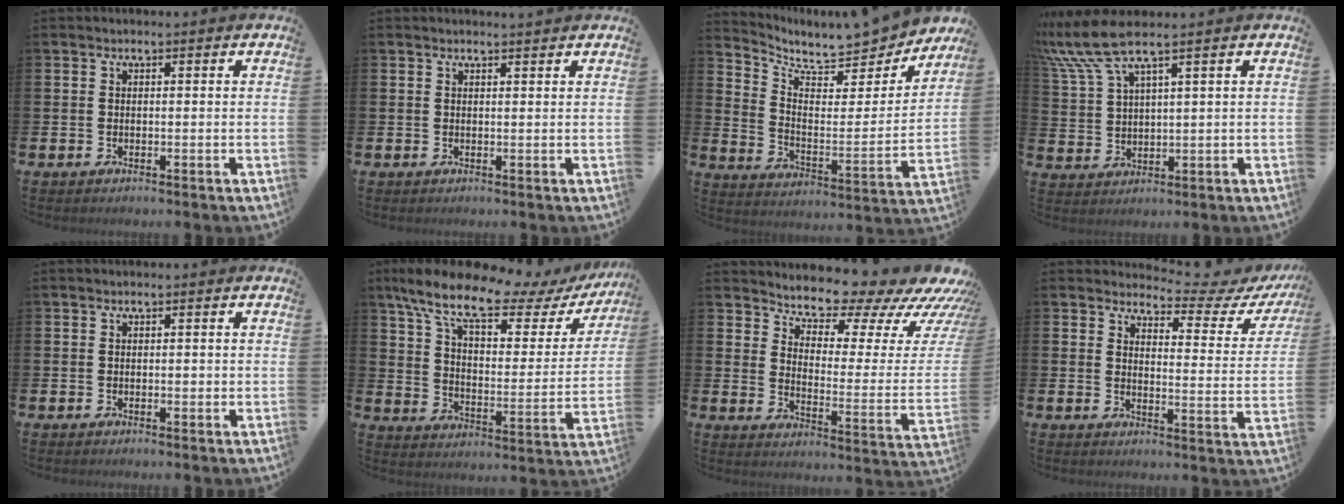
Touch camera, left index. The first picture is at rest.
{"total": 0.9, "force": [0.8, -0.2, 0.1], "torque": [0.011, -0.007, 0.014]}
{"total": 8.0, "force": [7.6, 1.9, 1.4], "torque": [-0.053, -0.064, 0.129]}
{"total": 7.7, "force": [6.0, 1.0, 4.7], "torque": [-0.114, -0.013, 0.108]}
{"total": 0.5, "force": [-0.1, 0.3, 0.4], "torque": [-0.004, 0.000, -0.004]}
{"total": 12.0, "force": [9.4, 3.6, 6.6], "torque": [-0.150, -0.052, 0.157]}
{"total": 9.3, "force": [9.0, 2.0, 1.6], "torque": [-0.036, -0.092, 0.142]}
{"total": 3.9, "force": [3.6, 1.2, 1.0], "torque": [-0.028, -0.035, 0.054]}